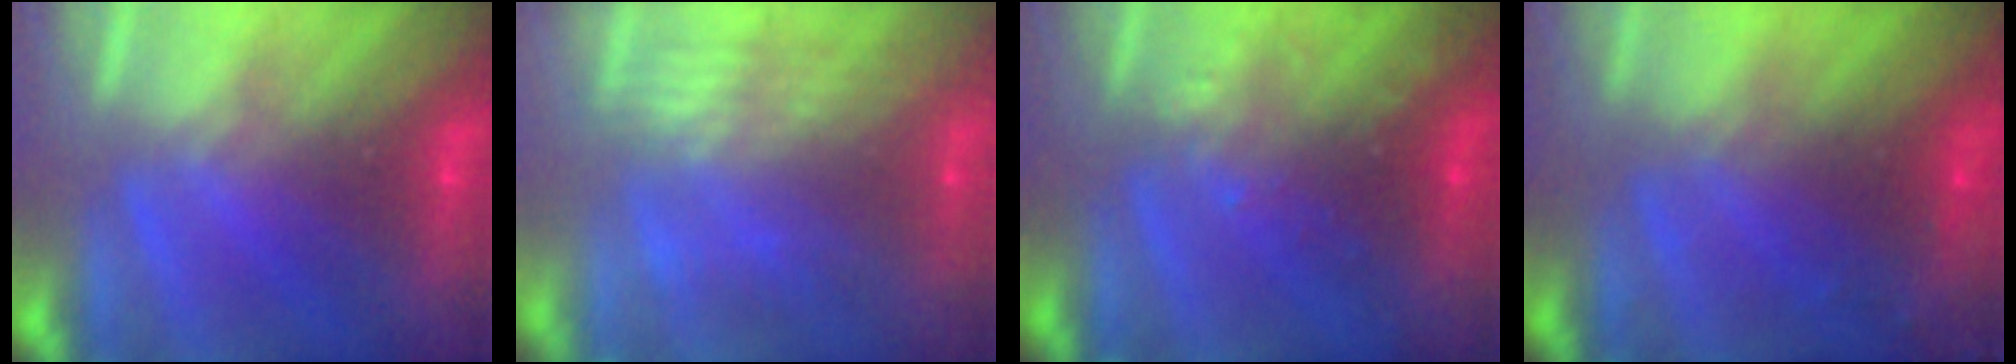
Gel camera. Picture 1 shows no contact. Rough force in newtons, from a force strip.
{"total": 6.8}
{"total": 3.3}
{"total": 8.7}